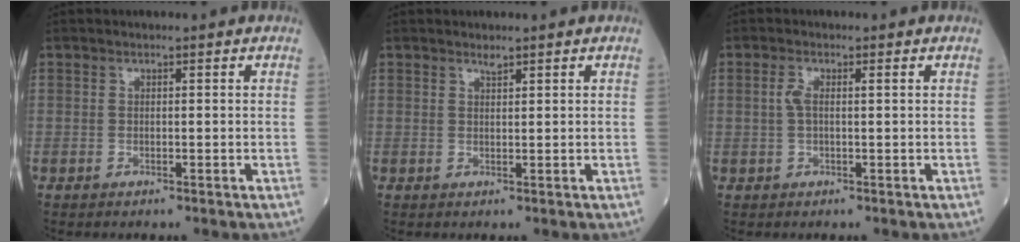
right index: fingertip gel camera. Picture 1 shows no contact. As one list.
[{"total": 0.9, "force": [0.8, 0.0, 0.3], "torque": [-0.011, -0.003, 0.015]}, {"total": 2.1, "force": [0.4, 0.6, 2.0], "torque": [-0.049, 0.011, 0.008]}]